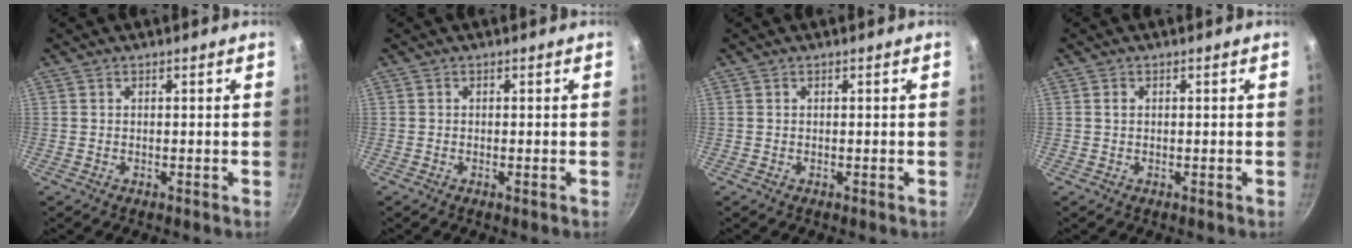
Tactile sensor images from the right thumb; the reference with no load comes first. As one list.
[{"total": 0.5, "force": [-0.2, 0.1, 0.5], "torque": [-0.010, 0.001, -0.006]}, {"total": 0.0}, {"total": 0.8, "force": [0.1, 0.6, 0.5], "torque": [-0.007, 0.003, 0.003]}]